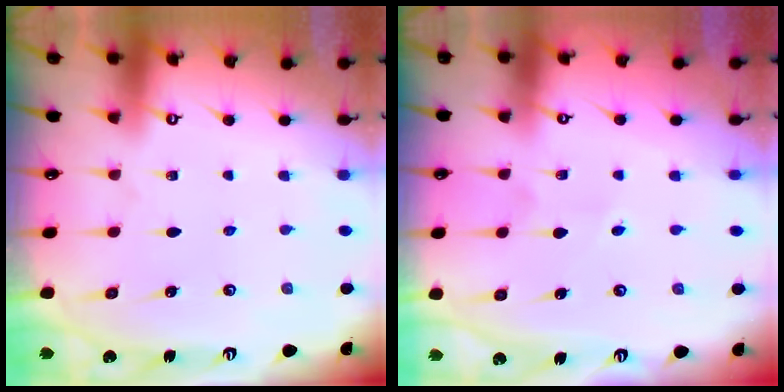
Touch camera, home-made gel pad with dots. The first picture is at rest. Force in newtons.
{"total": 3.5, "press": 3.3, "slide": 1.1}